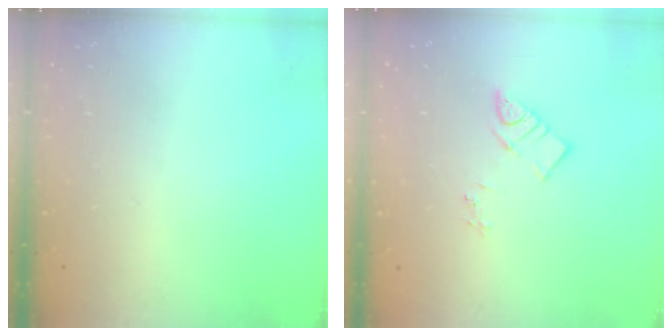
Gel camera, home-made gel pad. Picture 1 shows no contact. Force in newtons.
{"total": 6.0, "press": 6.0, "slide": 0.2}